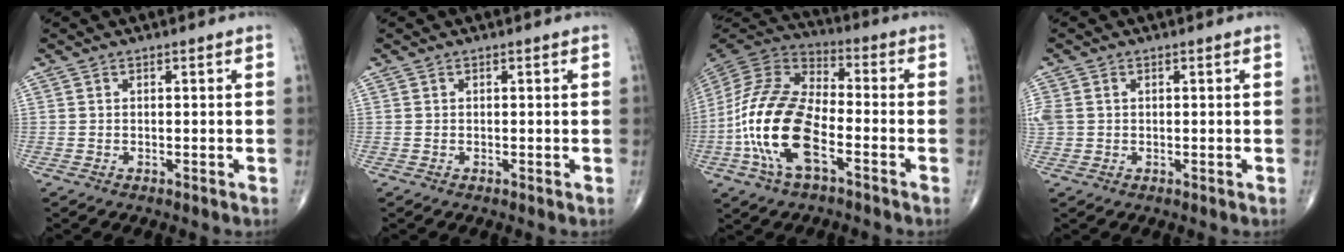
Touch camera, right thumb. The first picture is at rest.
{"total": 0.0}
{"total": 18.5, "force": [-5.9, 8.6, 15.3], "torque": [-0.318, 0.029, -0.116]}
{"total": 3.8, "force": [0.5, 3.0, 2.2], "torque": [-0.069, 0.011, 0.018]}